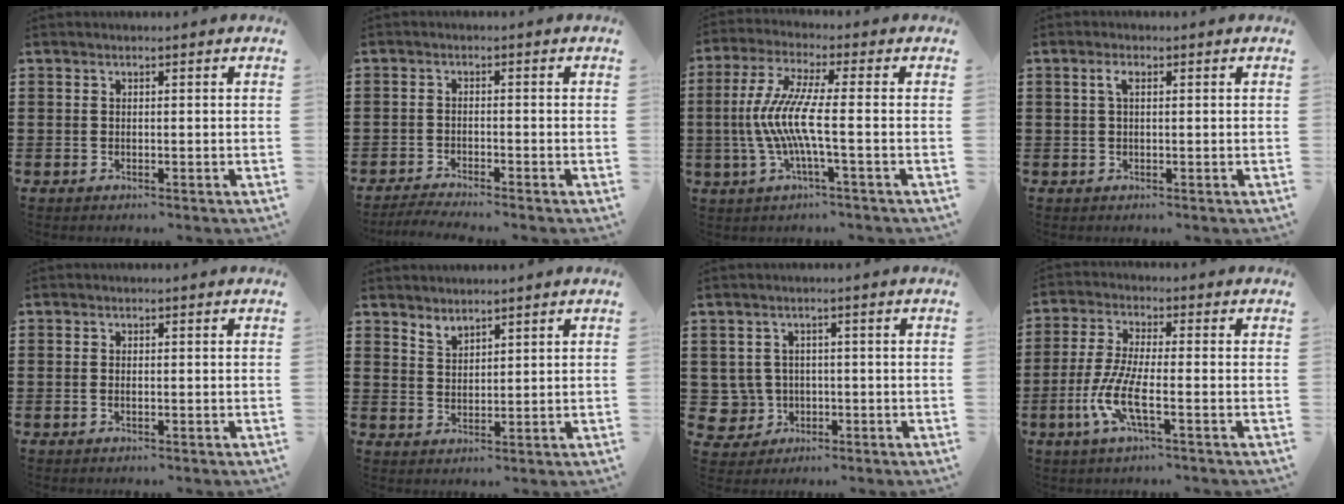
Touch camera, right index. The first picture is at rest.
{"total": 2.1, "force": [-2.1, -0.2, 0.3], "torque": [-0.006, 0.001, -0.043]}
{"total": 8.9, "force": [-1.7, 0.8, 8.7], "torque": [-0.201, -0.021, -0.045]}
{"total": 1.8, "force": [0.5, 0.7, 1.6], "torque": [-0.035, 0.006, 0.007]}
{"total": 0.5, "force": [-0.1, 0.2, 0.5], "torque": [-0.012, -0.003, -0.001]}
{"total": 2.4, "force": [2.3, 0.7, 0.0], "torque": [-0.007, -0.001, 0.044]}
{"total": 3.7, "force": [-0.3, 3.7, 0.5], "torque": [-0.043, 0.004, -0.012]}
{"total": 7.5, "force": [-2.9, 1.5, 6.7], "torque": [-0.161, -0.018, -0.063]}